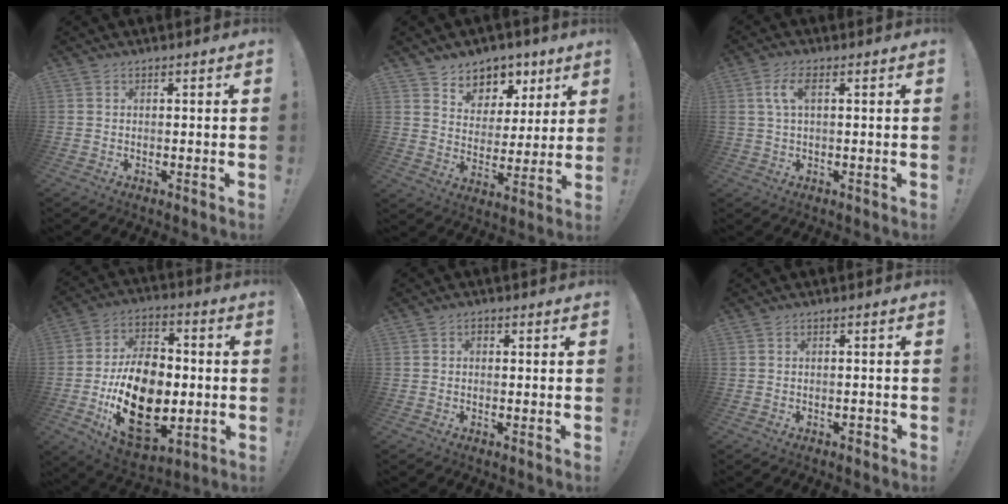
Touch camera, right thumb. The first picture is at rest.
{"total": 8.0, "force": [4.9, 6.2, 1.3], "torque": [-0.013, -0.045, 0.098]}
{"total": 5.4, "force": [1.4, 2.4, 4.6], "torque": [-0.081, 0.005, 0.025]}
{"total": 23.2, "force": [-4.4, 15.2, 17.0], "torque": [-0.298, 0.016, -0.061]}
{"total": 1.0, "force": [-0.3, 0.7, 0.5], "torque": [-0.002, 0.001, -0.008]}
{"total": 1.2, "force": [-0.9, 0.4, 0.6], "torque": [-0.013, 0.006, -0.015]}